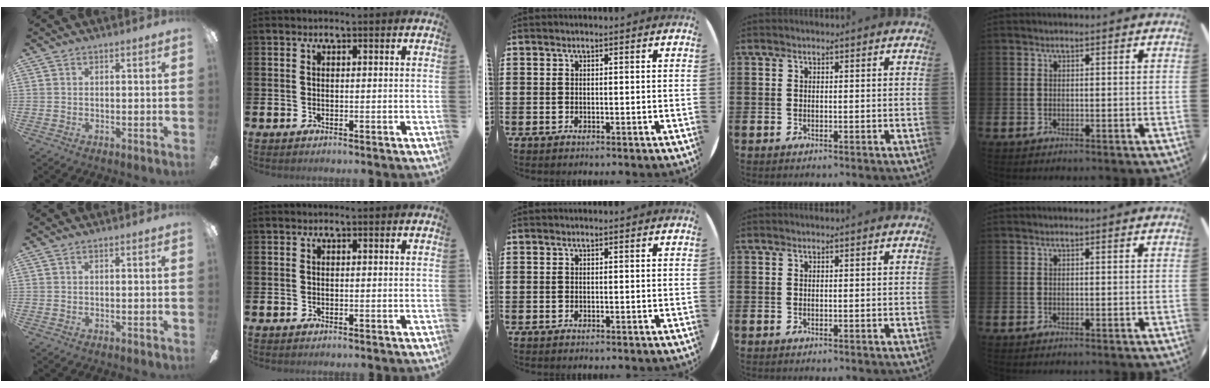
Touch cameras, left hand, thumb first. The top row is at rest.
{}